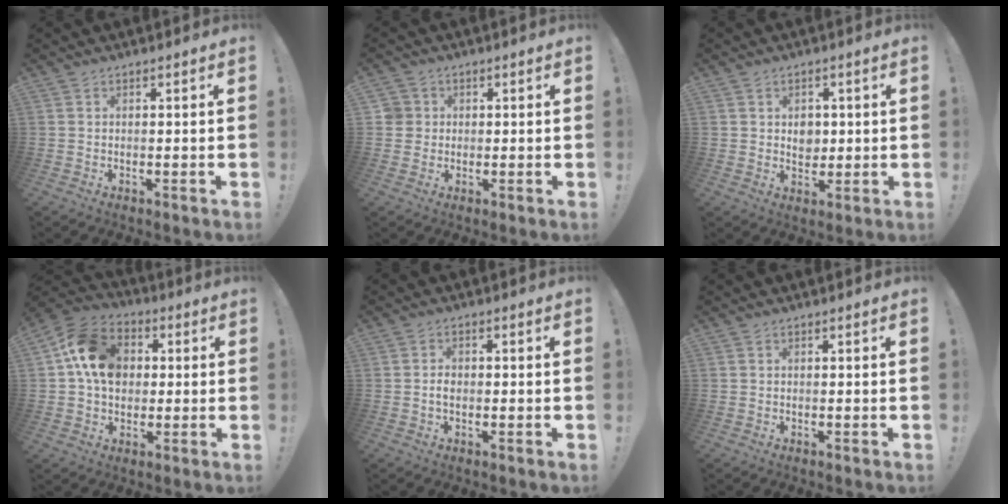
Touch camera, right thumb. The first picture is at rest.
{"total": 3.6, "force": [0.7, 3.4, 0.7], "torque": [-0.010, 0.004, 0.014]}
{"total": 4.6, "force": [0.7, 4.1, 2.0], "torque": [-0.017, -0.001, 0.010]}
{"total": 15.3, "force": [3.0, 12.1, 8.8], "torque": [-0.147, 0.005, 0.064]}
{"total": 2.1, "force": [-0.4, 1.5, 1.5], "torque": [-0.024, 0.007, -0.007]}
{"total": 0.0}